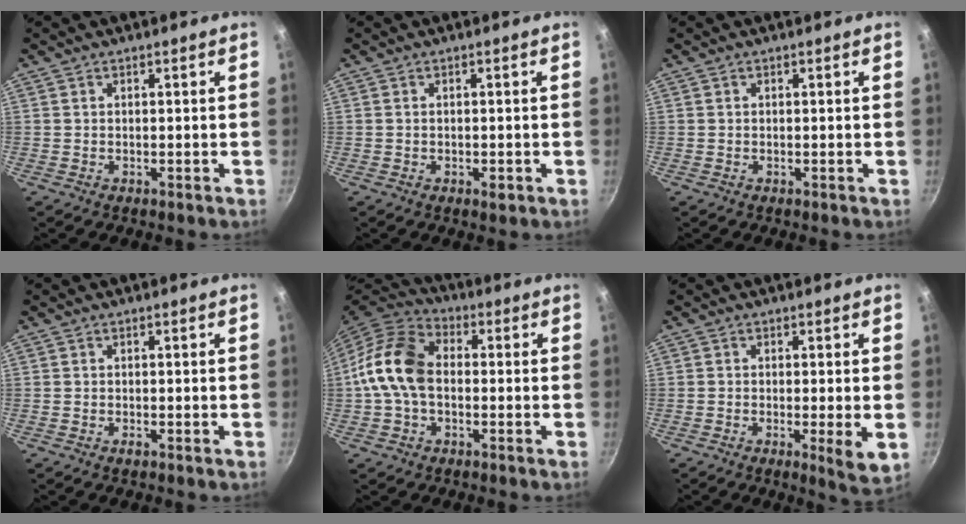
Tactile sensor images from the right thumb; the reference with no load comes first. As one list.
[{"total": 1.5, "force": [-0.5, 0.7, 1.2], "torque": [-0.019, -0.001, -0.009]}, {"total": 0.0}, {"total": 0.5, "force": [-0.3, 0.1, 0.4], "torque": [-0.008, 0.000, -0.008]}, {"total": 13.0, "force": [-0.4, 8.9, 9.4], "torque": [-0.156, 0.033, -0.027]}, {"total": 5.1, "force": [-0.9, 0.8, 5.0], "torque": [-0.080, -0.013, -0.012]}]